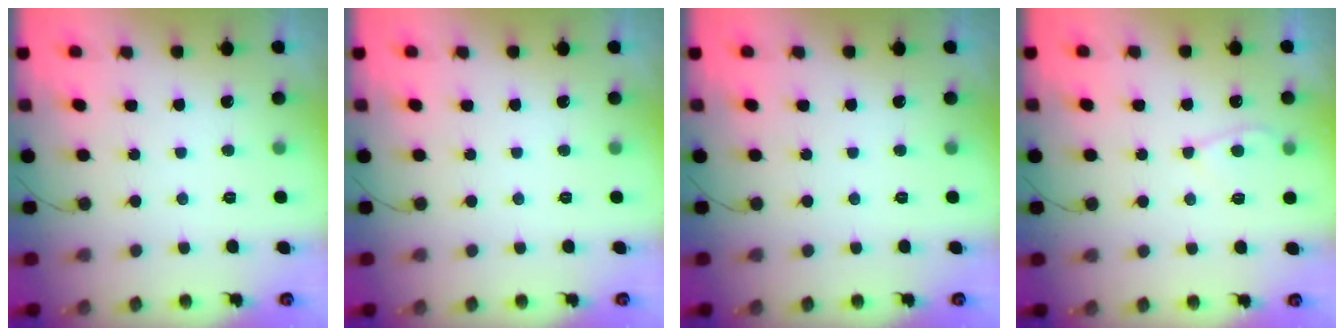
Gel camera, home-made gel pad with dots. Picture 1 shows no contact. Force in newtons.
{"total": 0.0}
{"total": 0.0}
{"total": 4.1, "press": 4.1, "slide": 0.4}